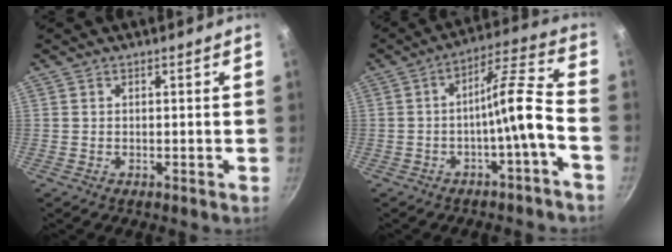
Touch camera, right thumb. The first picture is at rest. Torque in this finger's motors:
{"motor_torque": [3.73, 1.27, 2.02, -0.76, 0.79]}